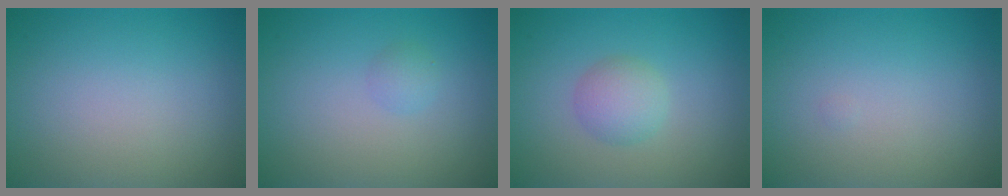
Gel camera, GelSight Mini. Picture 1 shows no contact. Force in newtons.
{"total": 1.0, "press": 1.0, "slide": 0.1}
{"total": 2.4, "press": 2.4, "slide": 0.1}
{"total": 0.0}